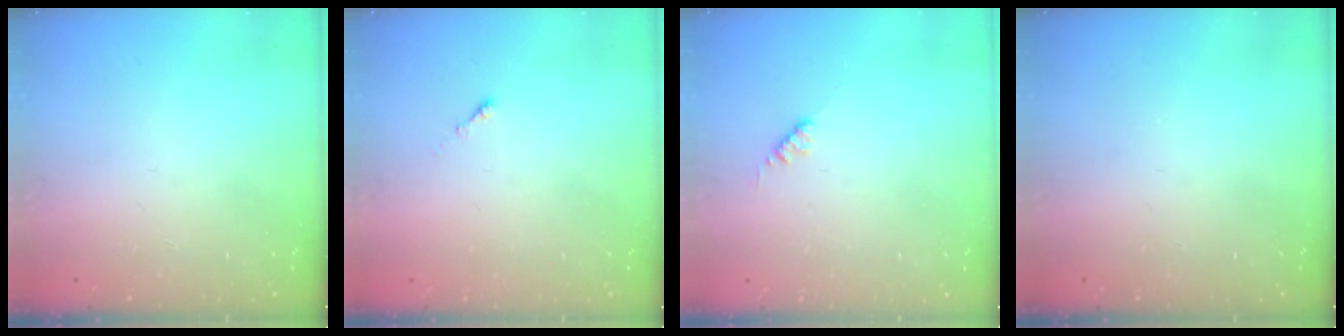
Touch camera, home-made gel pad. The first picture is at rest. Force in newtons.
{"total": 0.0}
{"total": 2.8, "press": 2.8, "slide": 0.4}
{"total": 0.0}